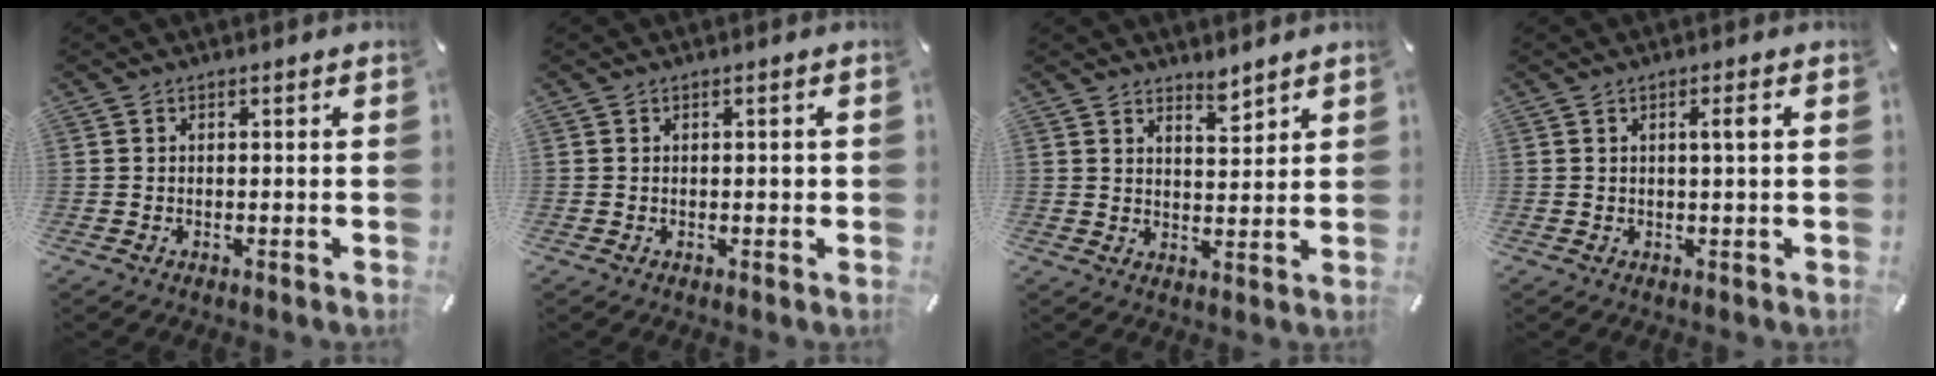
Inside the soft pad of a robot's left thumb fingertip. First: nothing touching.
{"total": 0.7, "force": [0.0, 0.4, 0.6], "torque": [-0.012, 0.001, -0.001]}
{"total": 4.1, "force": [3.9, 1.1, 0.9], "torque": [-0.001, -0.032, 0.068]}
{"total": 2.8, "force": [0.5, 0.2, 2.7], "torque": [-0.052, 0.001, 0.005]}